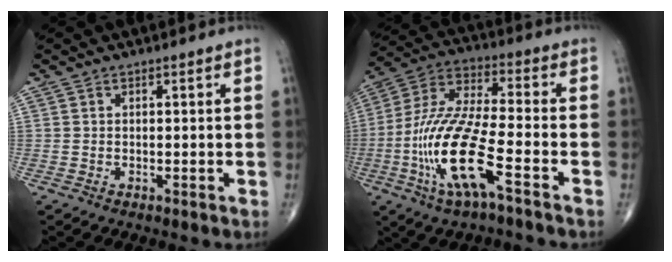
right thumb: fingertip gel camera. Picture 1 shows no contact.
{"total": 17.2, "force": [-6.4, 3.9, 15.5], "torque": [-0.342, 0.026, -0.124]}